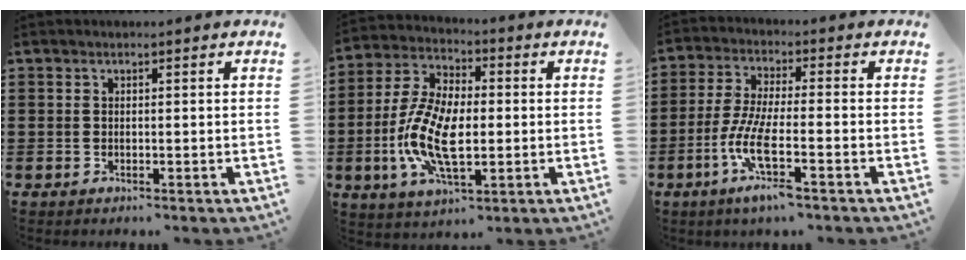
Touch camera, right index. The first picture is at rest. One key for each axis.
{"total": 11.3, "fx": -2.1, "fy": 5.4, "fz": 9.7, "tx": -0.225, "ty": -0.007, "tz": -0.043}
{"total": 8.5, "fx": -3.9, "fy": 1.5, "fz": 7.4, "tx": -0.169, "ty": -0.012, "tz": -0.080}